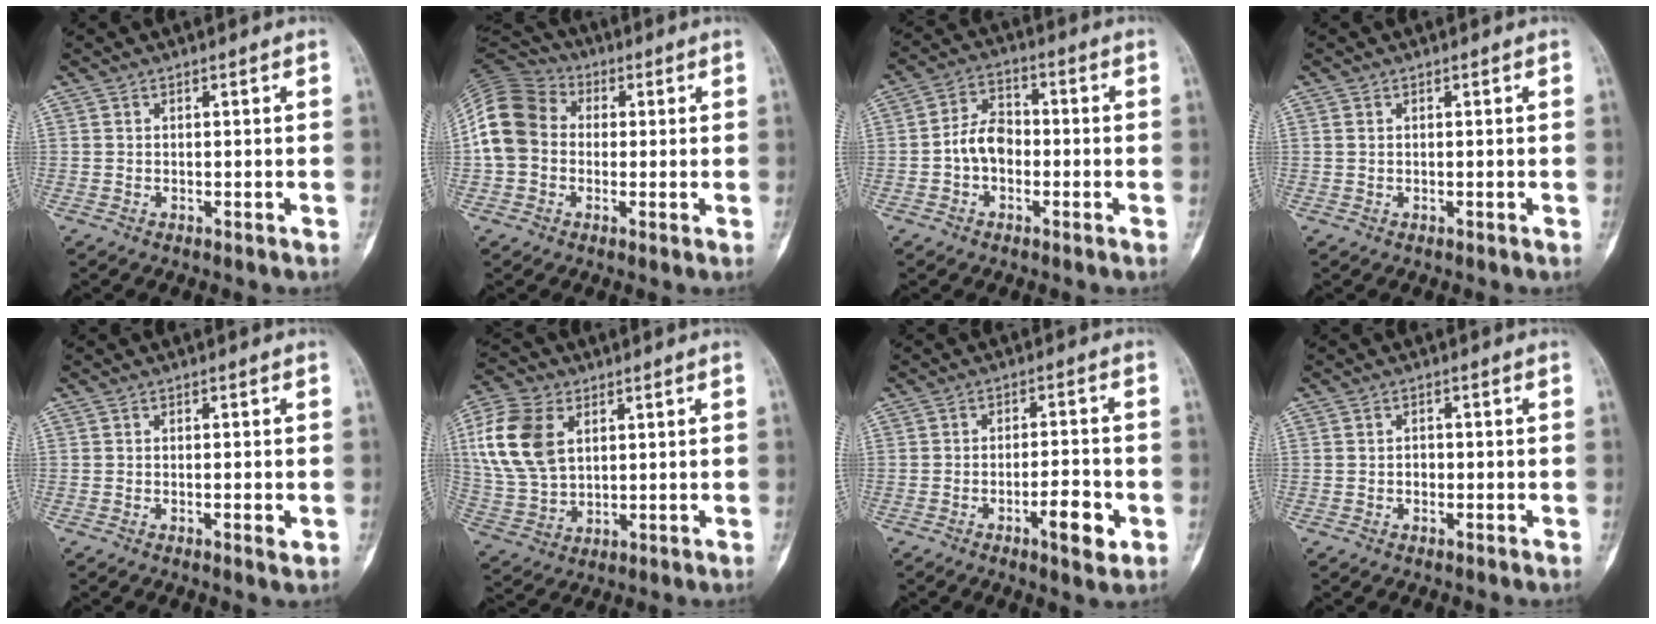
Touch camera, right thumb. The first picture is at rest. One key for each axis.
{"total": 12.1, "fx": 0.2, "fy": 10.1, "fz": 6.7, "tx": -0.123, "ty": 0.032, "tz": -0.010}
{"total": 7.1, "fx": -1.4, "fy": 5.3, "fz": 4.6, "tx": -0.061, "ty": 0.029, "tz": -0.038}
{"total": 0.7, "fx": 0.3, "fy": 0.5, "fz": 0.4, "tx": -0.010, "ty": 0.003, "tz": 0.007}
{"total": 1.8, "fx": -0.4, "fy": 0.5, "fz": 1.7, "tx": -0.030, "ty": -0.005, "tz": -0.007}
{"total": 14.4, "fx": 4.3, "fy": 9.5, "fz": 9.9, "tx": -0.199, "ty": -0.004, "tz": 0.089}
{"total": 7.0, "fx": -2.8, "fy": 2.2, "fz": 6.0, "tx": -0.085, "ty": 0.014, "tz": -0.040}
{"total": 1.3, "fx": -0.2, "fy": 1.1, "fz": 0.7, "tx": -0.006, "ty": 0.005, "tz": -0.005}